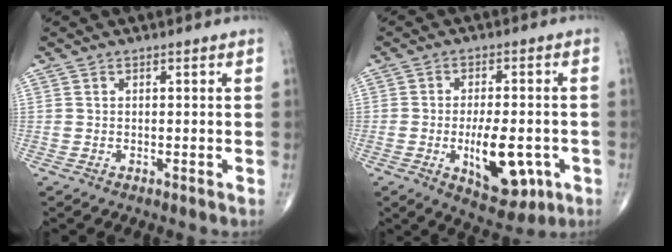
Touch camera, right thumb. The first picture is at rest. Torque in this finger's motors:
{"motor_torque": [2.59, 2.39, 0.95, -1.29, 0.46]}